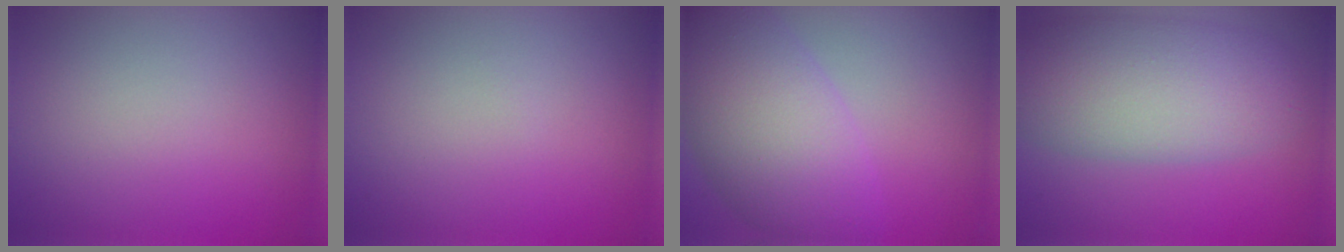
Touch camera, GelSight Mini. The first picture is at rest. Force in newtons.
{"total": 0.0}
{"total": 8.3, "press": 8.3, "slide": 0.2}
{"total": 8.4, "press": 8.4, "slide": 0.4}